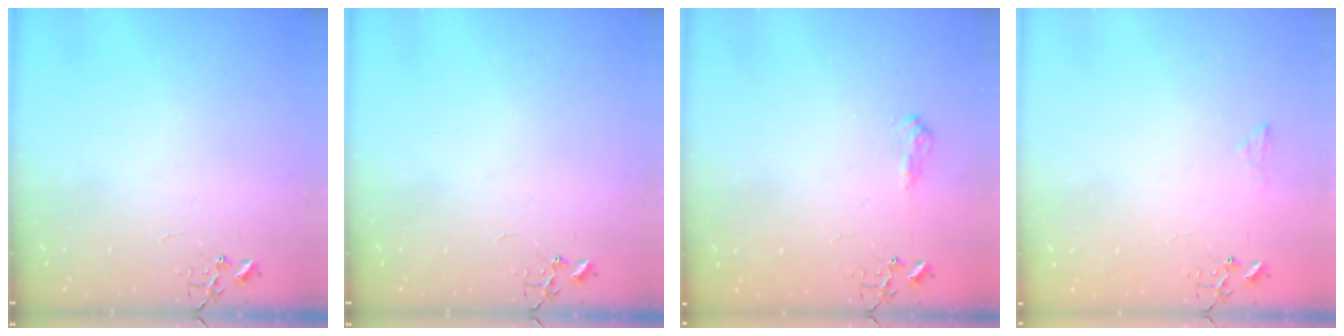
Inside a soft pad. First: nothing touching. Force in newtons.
{"total": 0.0}
{"total": 8.8, "press": 8.8, "slide": 0.8}
{"total": 5.9, "press": 5.9, "slide": 0.8}